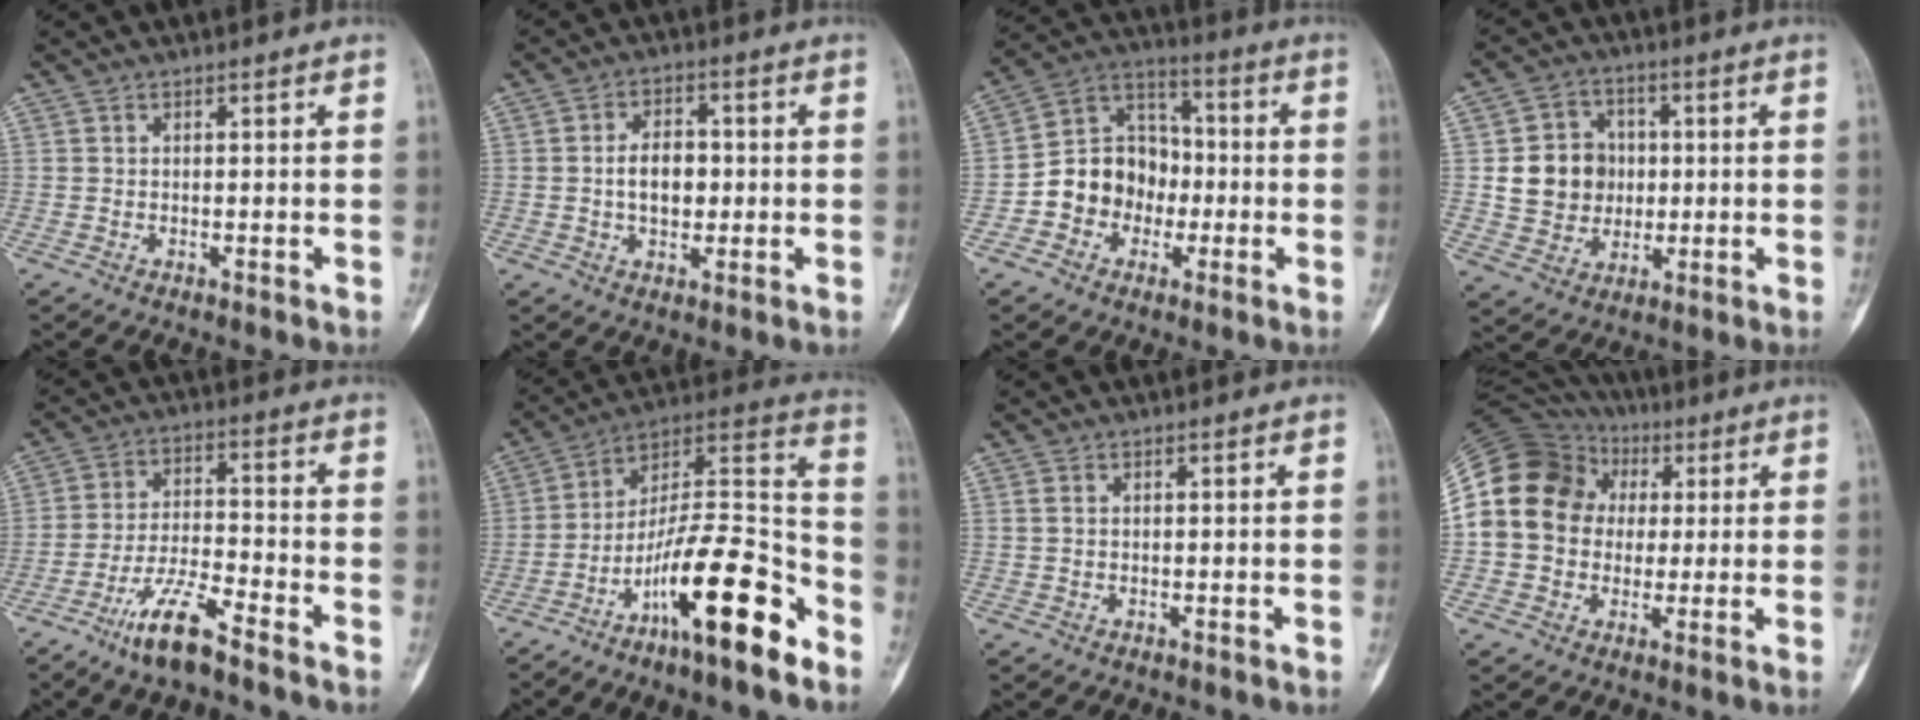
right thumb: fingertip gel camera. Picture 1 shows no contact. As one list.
[{"total": 6.9, "force": [-0.3, 4.6, 5.2], "torque": [-0.066, 0.012, -0.008]}, {"total": 12.6, "force": [-2.9, 10.8, 5.9], "torque": [-0.052, 0.052, -0.060]}, {"total": 11.0, "force": [0.6, 9.9, 4.7], "torque": [-0.036, 0.010, 0.016]}, {"total": 10.2, "force": [-7.2, 2.0, 7.0], "torque": [-0.137, 0.042, -0.137]}, {"total": 20.7, "force": [-11.9, 4.9, 16.3], "torque": [-0.275, 0.092, -0.200]}, {"total": 0.6, "force": [-0.1, 0.5, 0.4], "torque": [-0.005, 0.001, -0.002]}, {"total": 18.7, "force": [2.3, 15.7, 10.0], "torque": [-0.185, 0.046, 0.040]}]